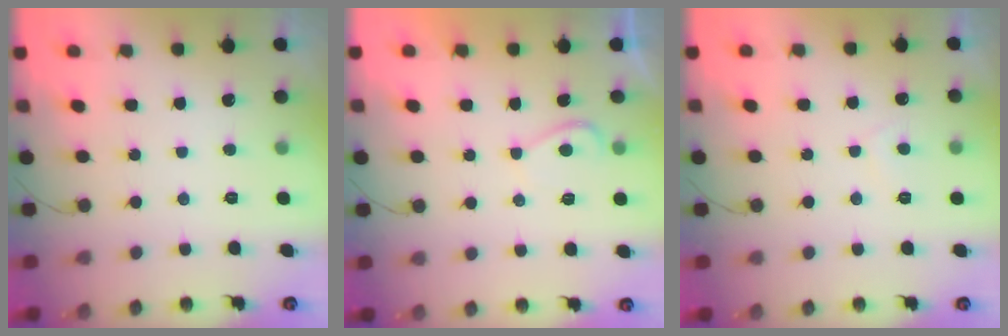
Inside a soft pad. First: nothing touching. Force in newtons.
{"total": 2.6, "press": 2.4, "slide": 0.8}
{"total": 2.1, "press": 2.0, "slide": 0.5}